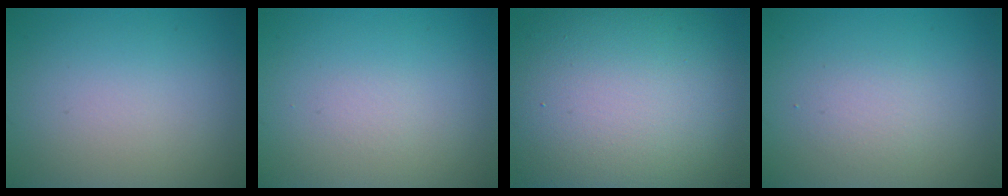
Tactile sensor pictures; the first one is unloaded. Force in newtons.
{"total": 0.5, "press": 0.5, "slide": 0.1}
{"total": 16.8, "press": 16.8, "slide": 1.4}
{"total": 1.5, "press": 1.5, "slide": 0.1}